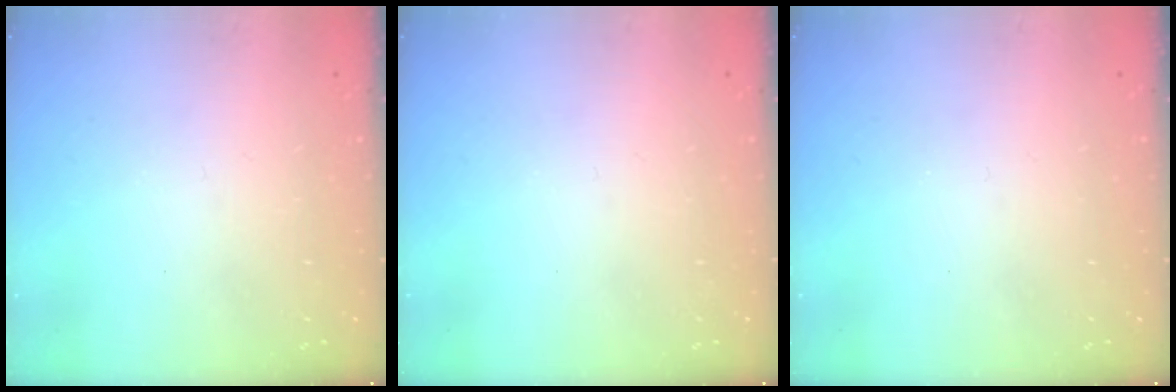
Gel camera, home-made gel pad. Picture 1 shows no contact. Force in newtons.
{"total": 0.0}
{"total": 0.0}